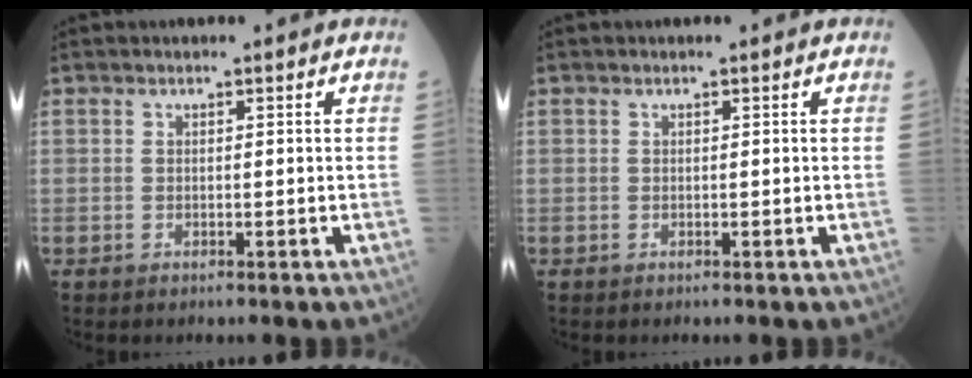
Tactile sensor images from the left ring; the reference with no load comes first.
{"total": 0.0}